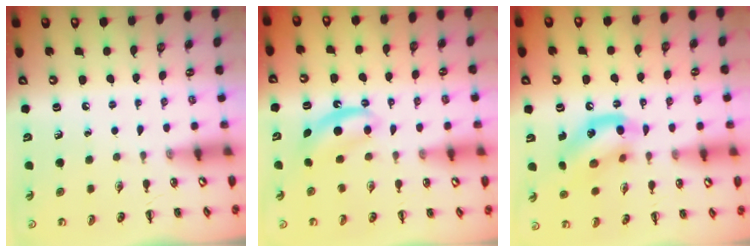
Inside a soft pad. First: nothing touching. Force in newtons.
{"total": 5.2, "press": 5.1, "slide": 1.3}
{"total": 14.2, "press": 13.9, "slide": 2.4}